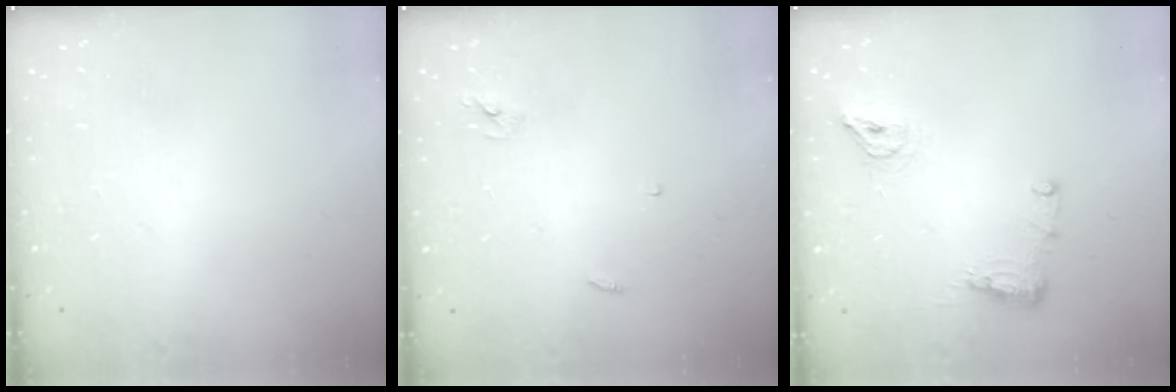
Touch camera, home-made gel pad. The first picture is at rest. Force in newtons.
{"total": 2.4, "press": 2.4, "slide": 0.2}
{"total": 8.9, "press": 8.8, "slide": 1.4}